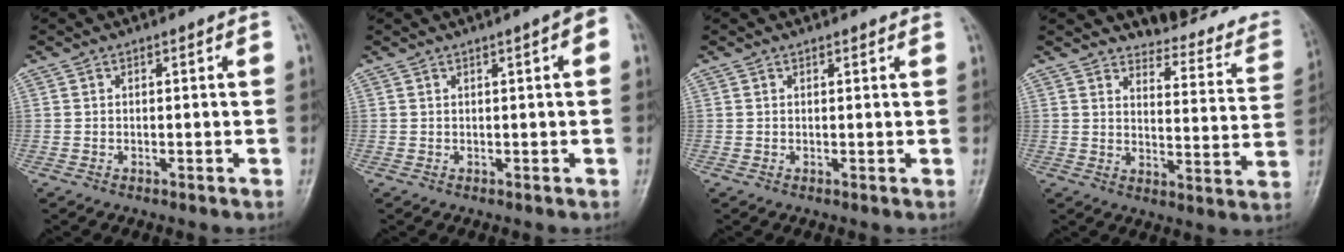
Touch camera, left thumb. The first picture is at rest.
{"total": 4.1, "force": [1.7, 0.8, 3.7], "torque": [-0.044, 0.012, 0.018]}
{"total": 2.4, "force": [2.2, 0.6, 0.8], "torque": [0.001, 0.004, 0.023]}
{"total": 17.0, "force": [16.5, 2.9, 3.1], "torque": [-0.002, -0.161, 0.186]}